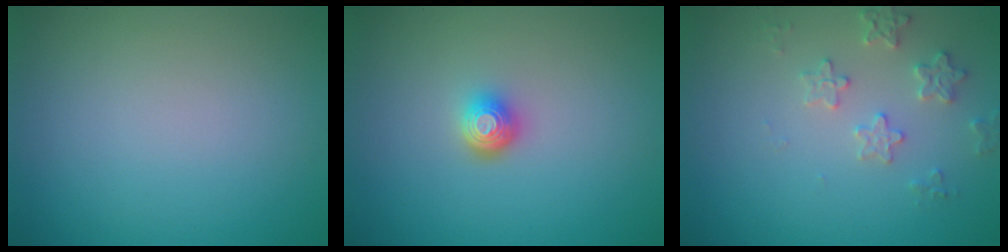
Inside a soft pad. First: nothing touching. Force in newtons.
{"total": 1.9, "press": 1.4, "slide": 1.4}
{"total": 2.5, "press": 2.4, "slide": 0.6}